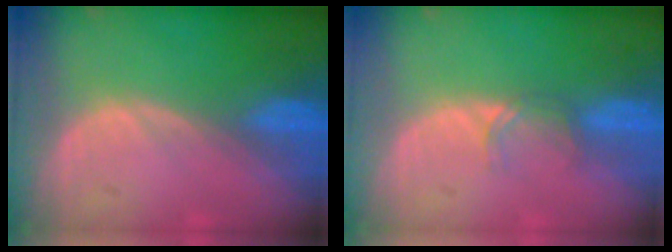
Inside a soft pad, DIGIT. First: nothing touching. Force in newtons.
{"total": 1.9, "press": 1.9, "slide": 0.3}